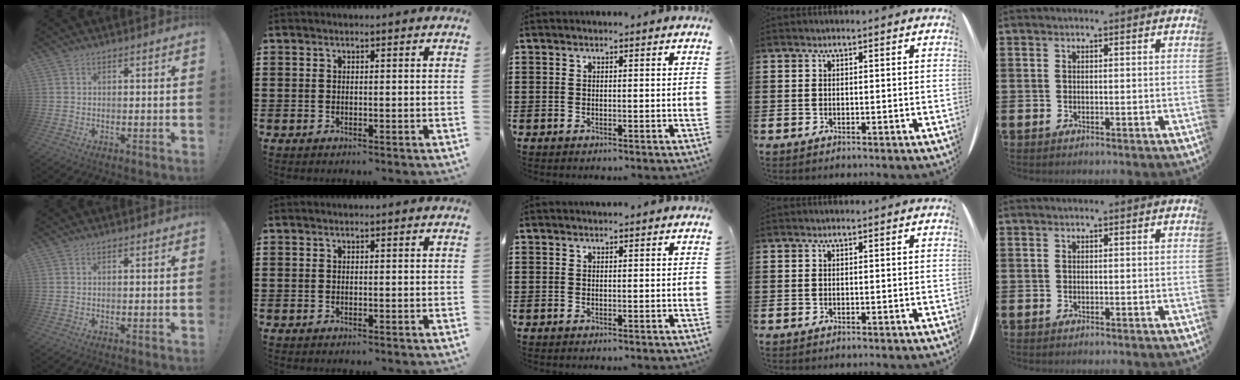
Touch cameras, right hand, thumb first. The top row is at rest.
{}